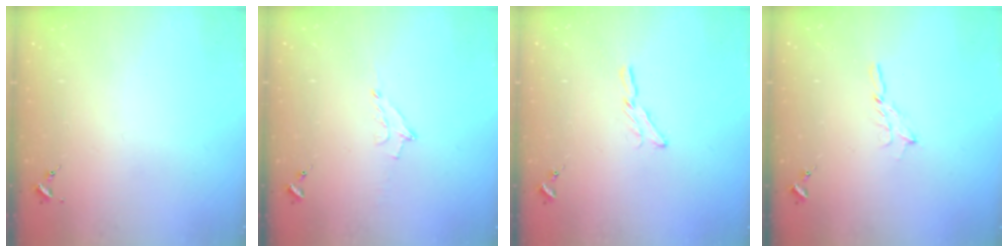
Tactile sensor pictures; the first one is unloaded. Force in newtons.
{"total": 6.2, "press": 6.1, "slide": 0.9}
{"total": 4.7, "press": 4.7, "slide": 0.5}
{"total": 2.0, "press": 2.0, "slide": 0.2}